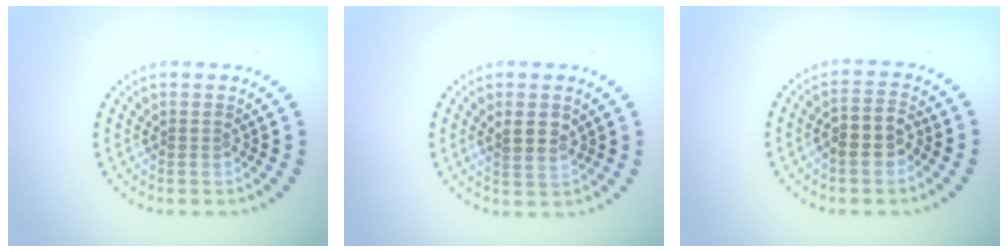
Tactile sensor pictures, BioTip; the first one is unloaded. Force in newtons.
{"total": 2.1, "press": 2.0, "slide": 0.8}
{"total": 2.8, "press": 2.6, "slide": 1.1}